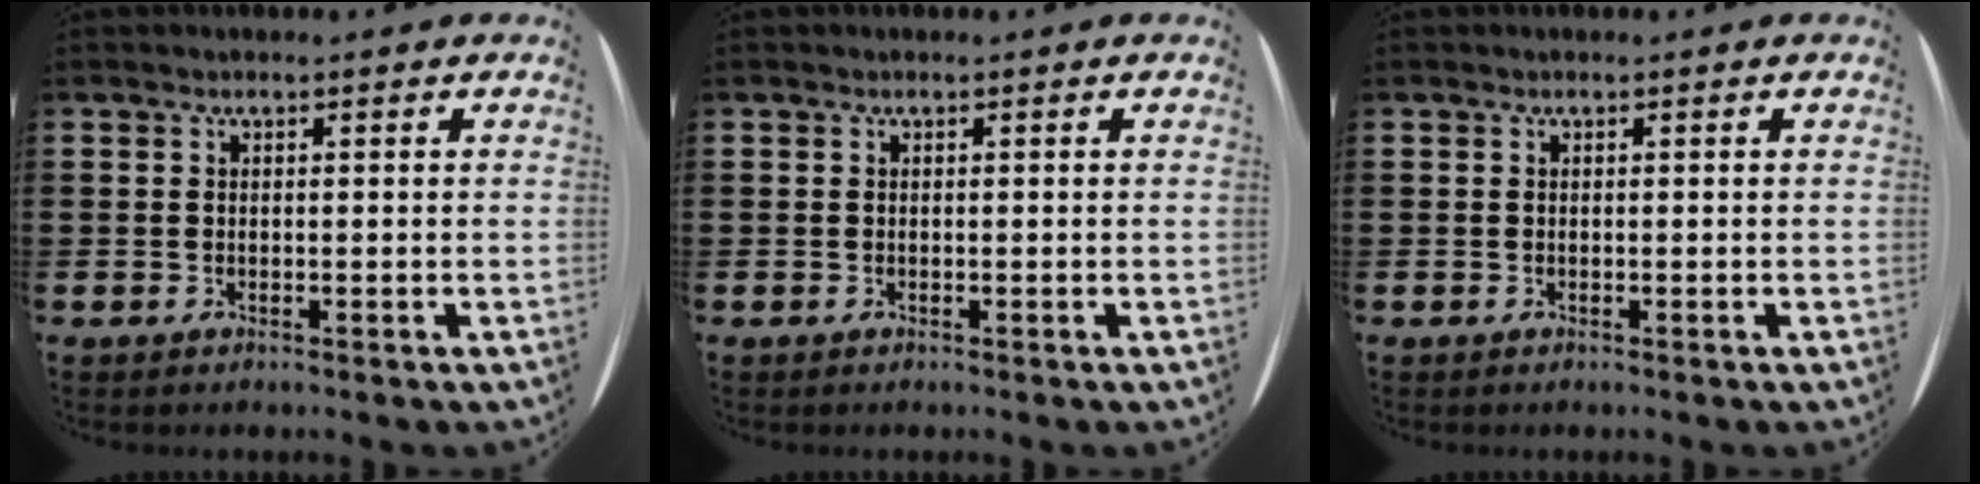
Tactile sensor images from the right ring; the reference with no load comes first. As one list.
[{"total": 0.0}, {"total": 0.0}]